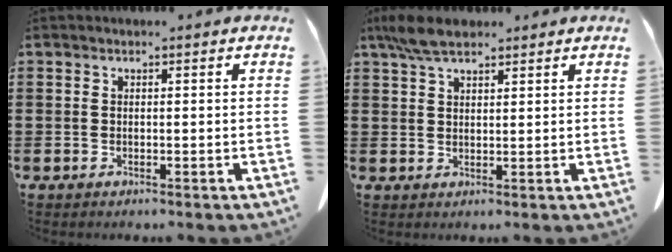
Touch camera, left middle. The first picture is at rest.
{"total": 5.3, "force": [3.9, 1.7, 3.2], "torque": [-0.073, 0.001, 0.074]}